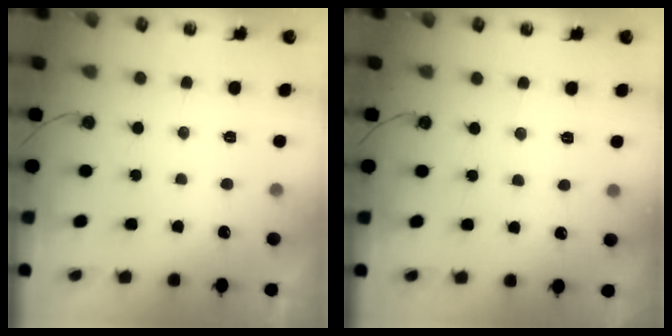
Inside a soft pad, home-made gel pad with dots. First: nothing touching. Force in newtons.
{"total": 4.4, "press": 4.3, "slide": 0.7}